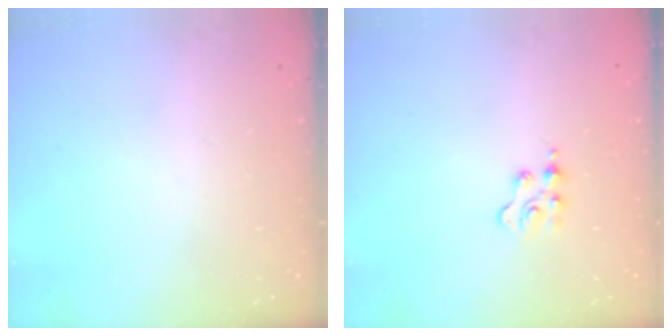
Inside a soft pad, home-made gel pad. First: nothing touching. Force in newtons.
{"total": 2.4, "press": 2.4, "slide": 0.4}